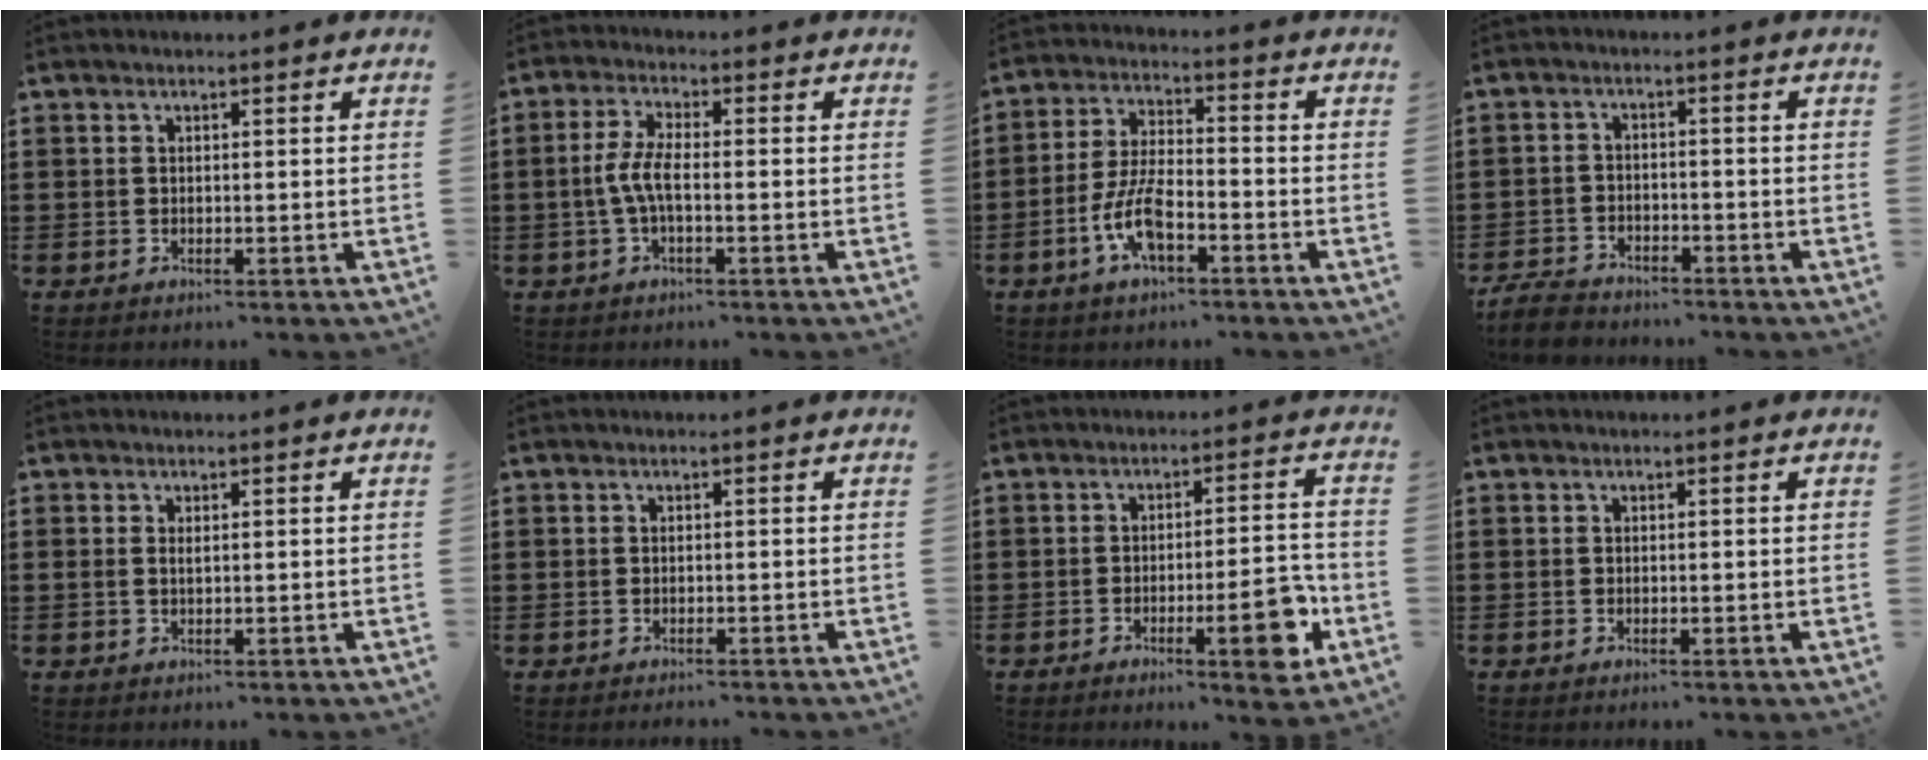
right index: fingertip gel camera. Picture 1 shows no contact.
{"total": 4.6, "force": [-1.0, 1.3, 4.3], "torque": [-0.113, -0.006, -0.031]}
{"total": 8.1, "force": [-3.5, 3.1, 6.6], "torque": [-0.156, -0.005, -0.070]}
{"total": 4.2, "force": [-4.0, 0.9, 0.8], "torque": [-0.029, 0.000, -0.086]}
{"total": 0.8, "force": [0.2, 0.4, 0.7], "torque": [-0.015, 0.003, 0.002]}
{"total": 0.5, "force": [-0.5, 0.2, -0.2], "torque": [0.002, 0.003, -0.011]}
{"total": 9.0, "force": [-3.3, 1.8, 8.1], "torque": [-0.109, -0.005, -0.053]}
{"total": 0.0}